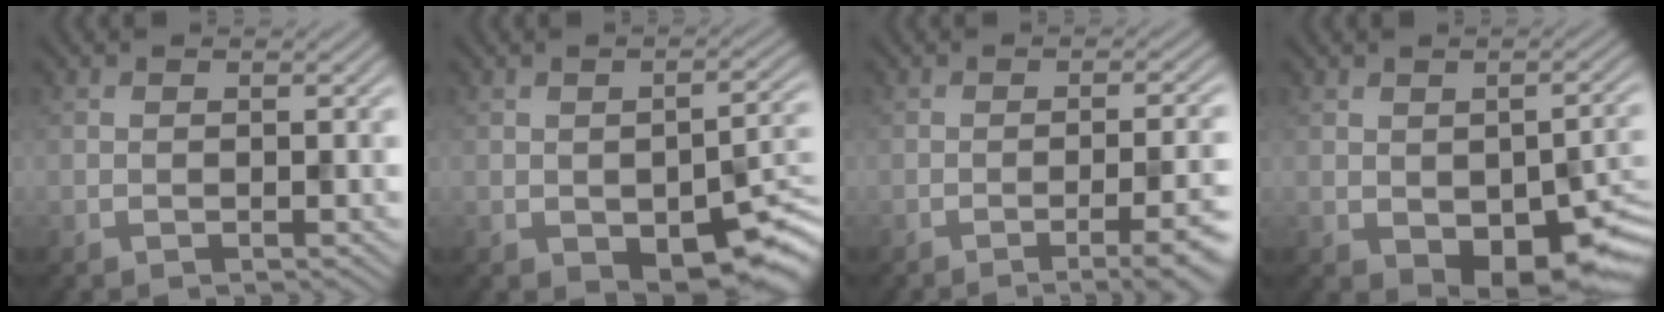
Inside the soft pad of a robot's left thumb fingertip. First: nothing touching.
{"total": 9.7, "force": [-4.2, 4.6, 7.5], "torque": [-0.106, -0.027, -0.051]}
{"total": 7.4, "force": [-3.0, 1.9, 6.4], "torque": [-0.082, -0.002, -0.038]}
{"total": 9.7, "force": [-3.8, 5.2, 7.3], "torque": [-0.099, -0.026, -0.041]}